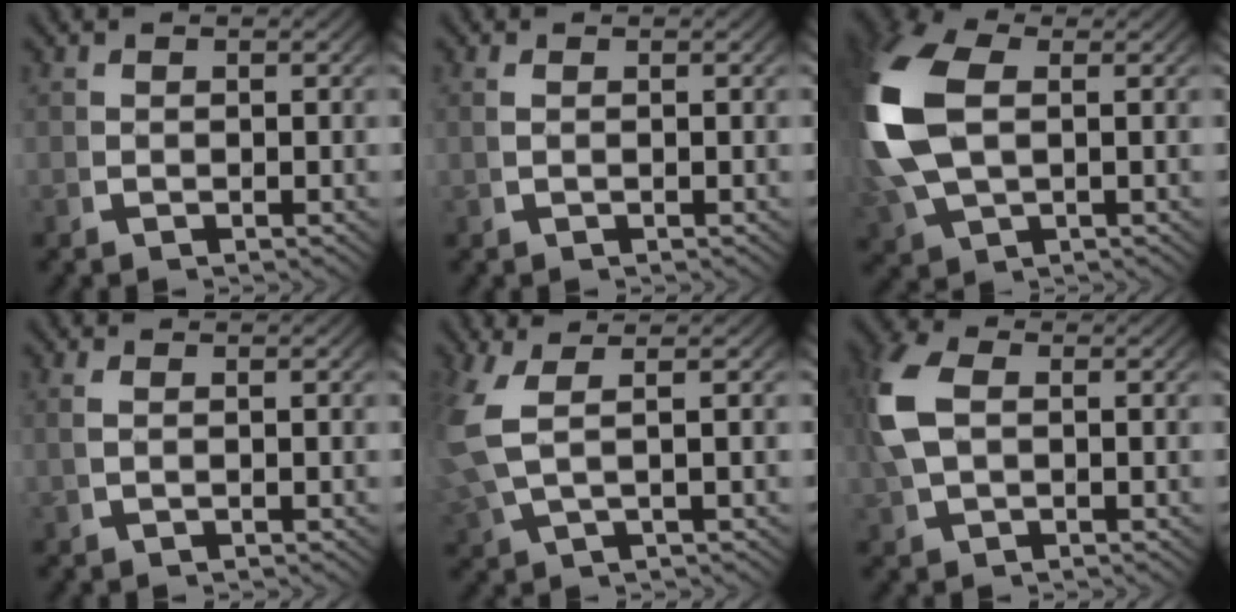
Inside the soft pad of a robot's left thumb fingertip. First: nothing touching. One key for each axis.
{"total": 0.5, "fx": 0.1, "fy": -0.2, "fz": 0.5, "tx": -0.017, "ty": 0.002, "tz": 0.006}
{"total": 9.7, "fx": 0.9, "fy": 6.2, "fz": 7.4, "tx": -0.215, "ty": -0.018, "tz": 0.038}
{"total": 0.8, "fx": 0.3, "fy": -0.2, "fz": 0.7, "tx": -0.024, "ty": 0.003, "tz": 0.010}
{"total": 5.6, "fx": 1.7, "fy": 2.7, "fz": 4.7, "tx": -0.129, "ty": -0.004, "tz": 0.037}
{"total": 5.0, "fx": 0.8, "fy": 3.3, "fz": 3.7, "tx": -0.112, "ty": -0.005, "tz": 0.025}